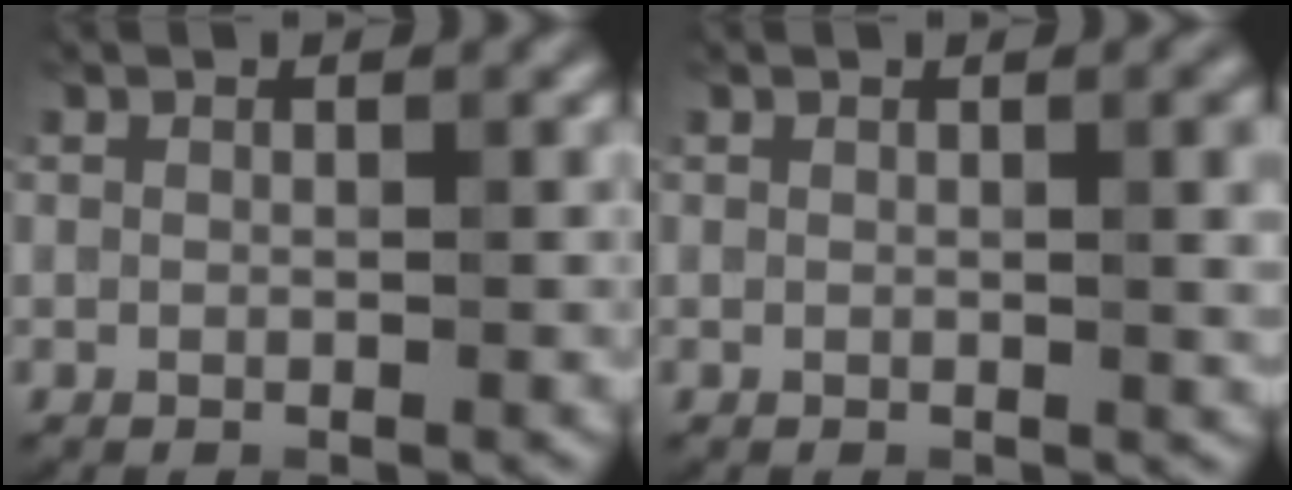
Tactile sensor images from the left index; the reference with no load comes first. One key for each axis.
{"total": 3.3, "fx": 0.6, "fy": 1.0, "fz": 3.1, "tx": -0.028, "ty": 0.006, "tz": 0.006}